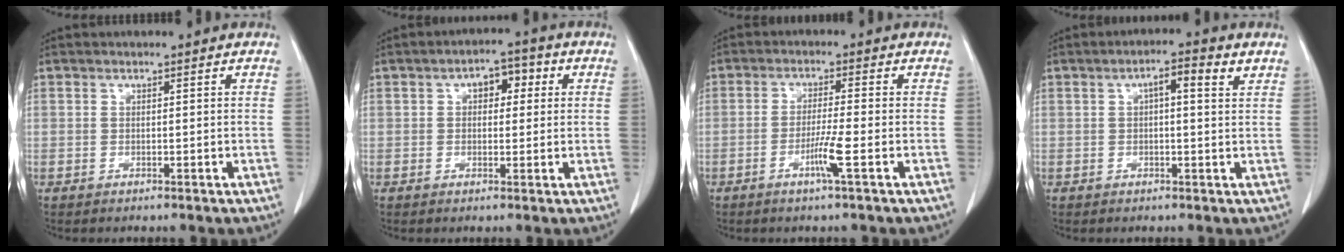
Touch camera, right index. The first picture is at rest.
{"total": 4.8, "force": [1.3, 2.6, 3.8], "torque": [-0.053, 0.024, 0.015]}
{"total": 4.2, "force": [-1.8, -0.7, 3.8], "torque": [-0.074, -0.009, -0.037]}
{"total": 4.7, "force": [1.9, 0.9, 4.2], "torque": [-0.068, 0.015, 0.026]}